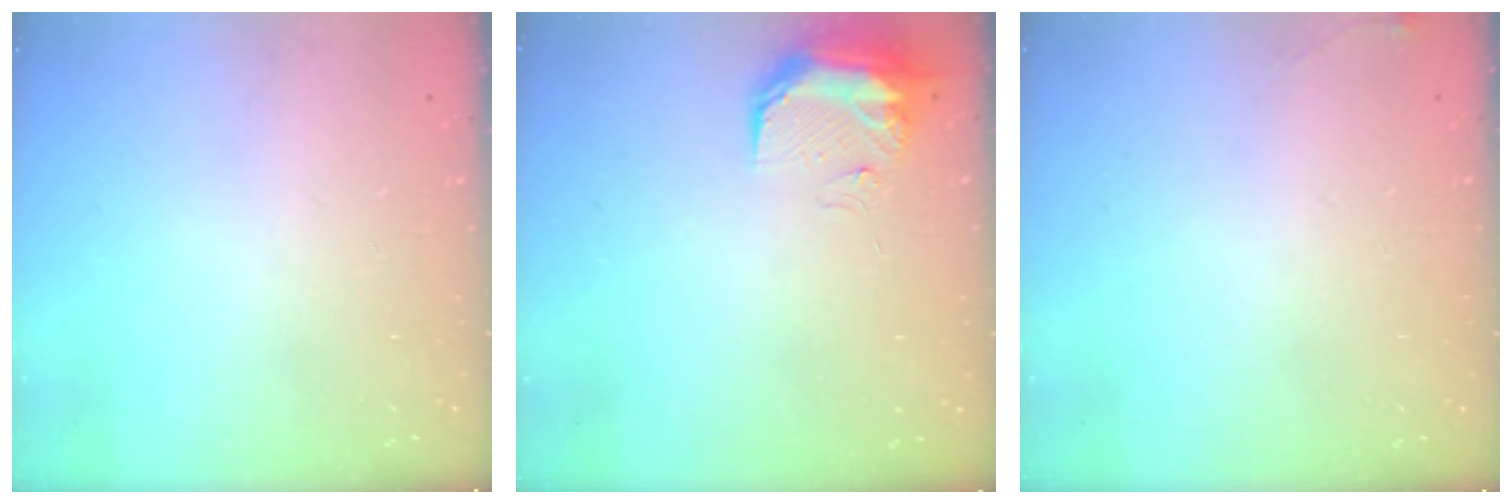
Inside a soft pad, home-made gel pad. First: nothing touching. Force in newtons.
{"total": 16.9, "press": 11.4, "slide": 12.5}
{"total": 3.9, "press": 3.8, "slide": 0.6}